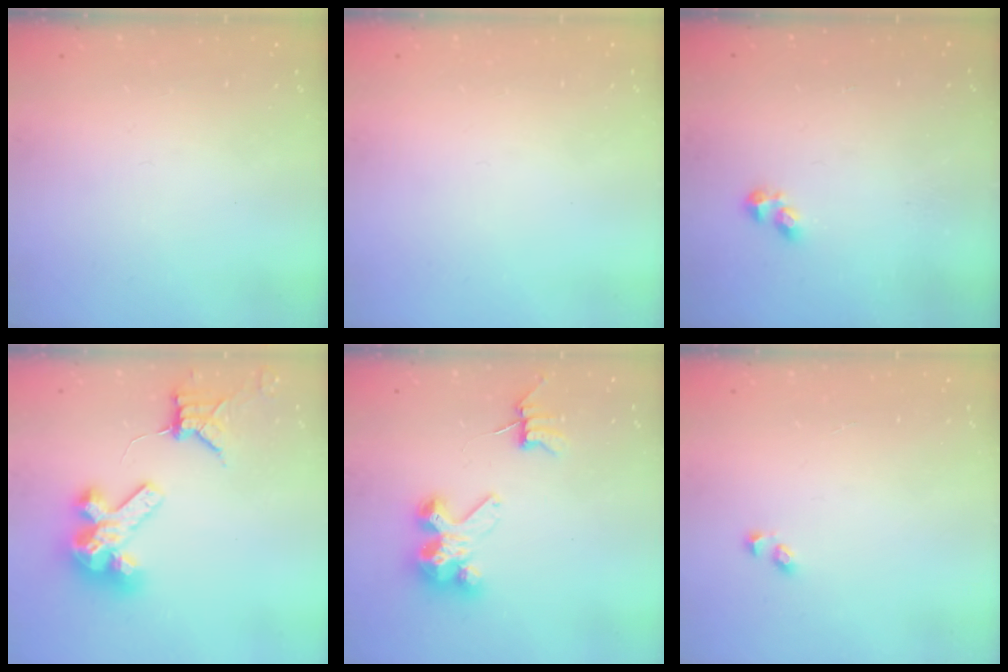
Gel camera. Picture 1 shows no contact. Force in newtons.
{"total": 0.0}
{"total": 2.3, "press": 2.3, "slide": 0.5}
{"total": 13.3, "press": 13.2, "slide": 1.8}
{"total": 7.6, "press": 7.5, "slide": 0.8}
{"total": 2.1, "press": 1.7, "slide": 1.2}